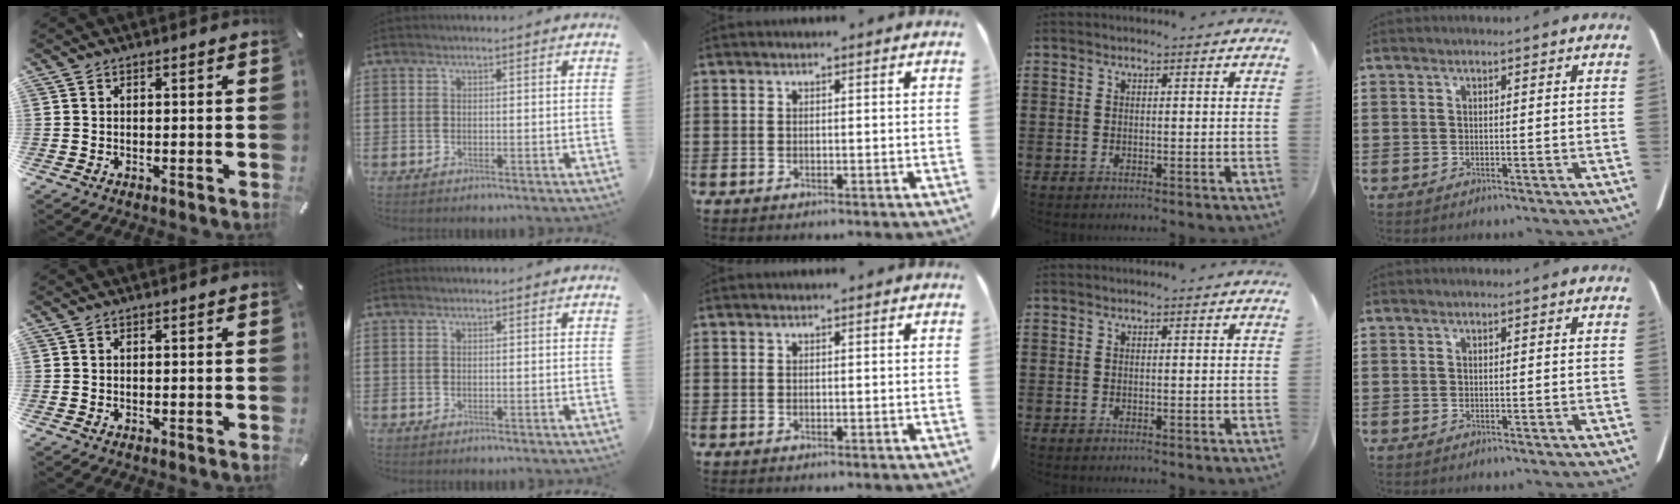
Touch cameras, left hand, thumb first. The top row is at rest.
{}